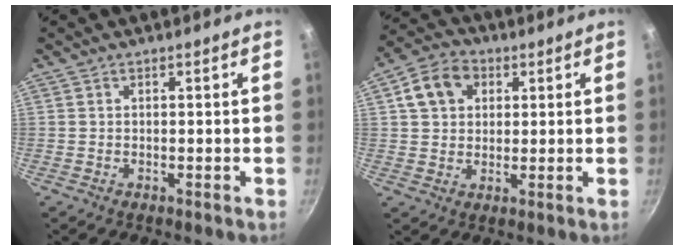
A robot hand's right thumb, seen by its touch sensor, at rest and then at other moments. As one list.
[{"total": 8.7, "force": [2.7, 6.9, 4.6], "torque": [-0.058, 0.012, 0.035]}]